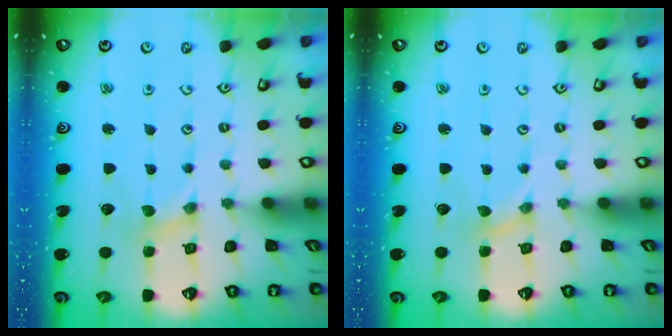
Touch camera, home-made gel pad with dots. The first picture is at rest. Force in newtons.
{"total": 0.0}